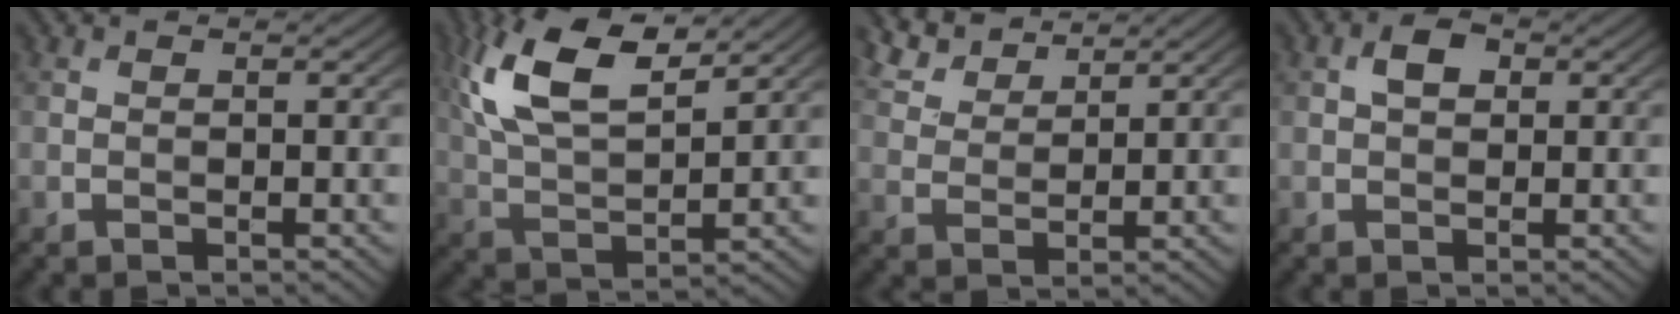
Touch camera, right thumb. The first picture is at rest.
{"total": 12.1, "force": [6.2, 4.9, 9.2], "torque": [-0.210, 0.010, 0.119]}
{"total": 4.8, "force": [4.2, 1.4, 1.8], "torque": [-0.052, 0.007, 0.092]}
{"total": 2.7, "force": [0.7, 1.7, 1.9], "torque": [-0.035, 0.006, 0.009]}